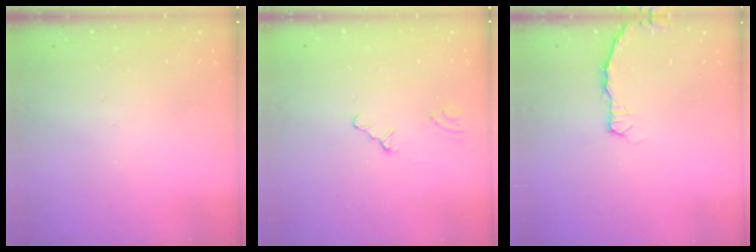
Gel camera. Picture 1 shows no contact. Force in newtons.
{"total": 0.6, "press": 0.6, "slide": 0.2}
{"total": 3.0, "press": 3.0, "slide": 0.3}